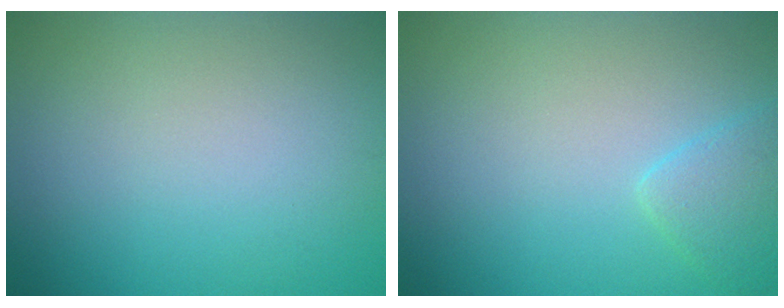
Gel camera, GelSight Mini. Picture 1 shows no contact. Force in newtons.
{"total": 2.1, "press": 2.1, "slide": 0.2}